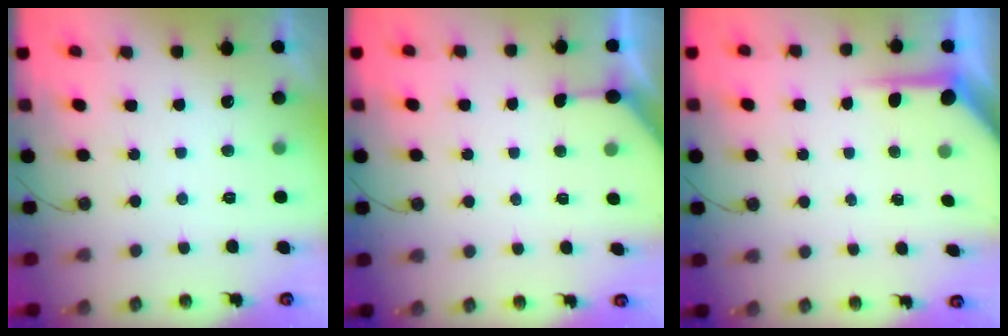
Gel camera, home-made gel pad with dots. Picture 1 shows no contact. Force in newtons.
{"total": 2.7, "press": 2.7, "slide": 0.4}
{"total": 5.3, "press": 5.2, "slide": 0.3}